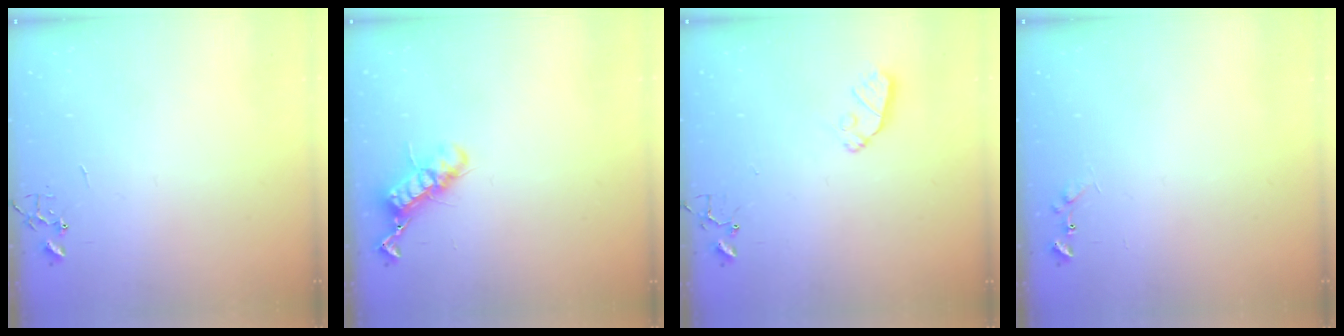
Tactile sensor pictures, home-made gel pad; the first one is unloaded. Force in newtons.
{"total": 11.9, "press": 11.9, "slide": 0.8}
{"total": 7.3, "press": 7.2, "slide": 0.5}
{"total": 7.1, "press": 7.0, "slide": 0.5}